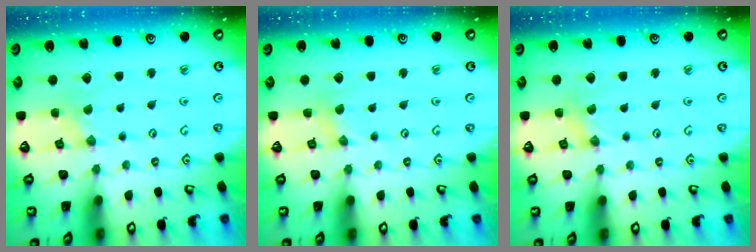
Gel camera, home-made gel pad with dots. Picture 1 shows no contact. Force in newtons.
{"total": 0.9, "press": 0.9, "slide": 0.2}
{"total": 2.3, "press": 2.3, "slide": 0.3}